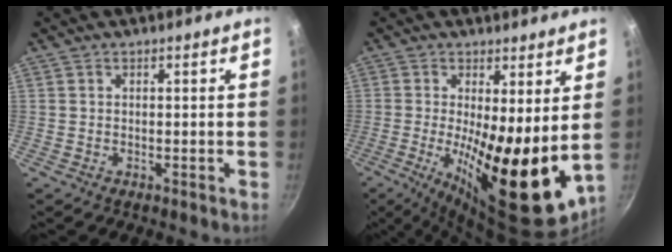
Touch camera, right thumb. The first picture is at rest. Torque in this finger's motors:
{"motor_torque": [0.51, 3.45, 2.12, -0.65, 0.29]}